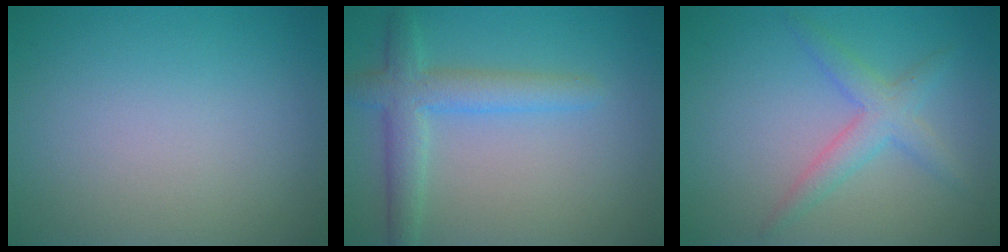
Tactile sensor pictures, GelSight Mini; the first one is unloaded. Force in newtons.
{"total": 2.9, "press": 2.9, "slide": 0.1}
{"total": 2.9, "press": 2.9, "slide": 0.1}